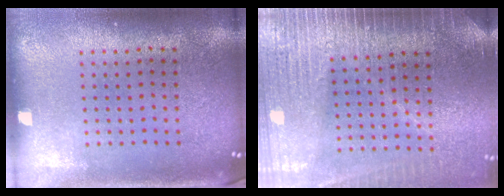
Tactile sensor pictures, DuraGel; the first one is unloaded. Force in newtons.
{"total": 3.5, "press": 3.1, "slide": 1.6}